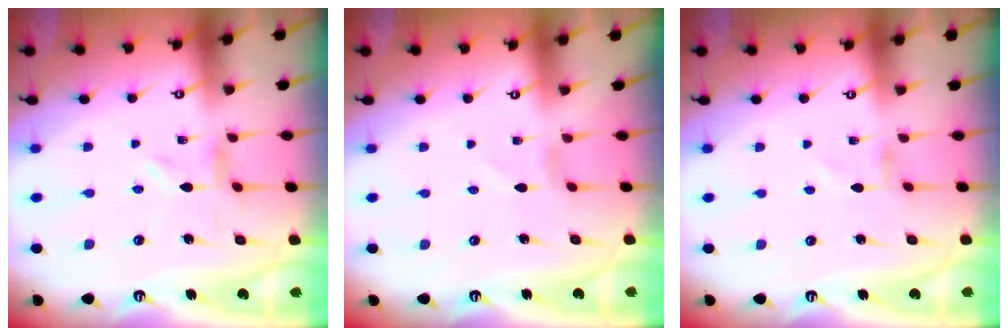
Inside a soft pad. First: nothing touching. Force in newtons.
{"total": 0.0}
{"total": 0.0}